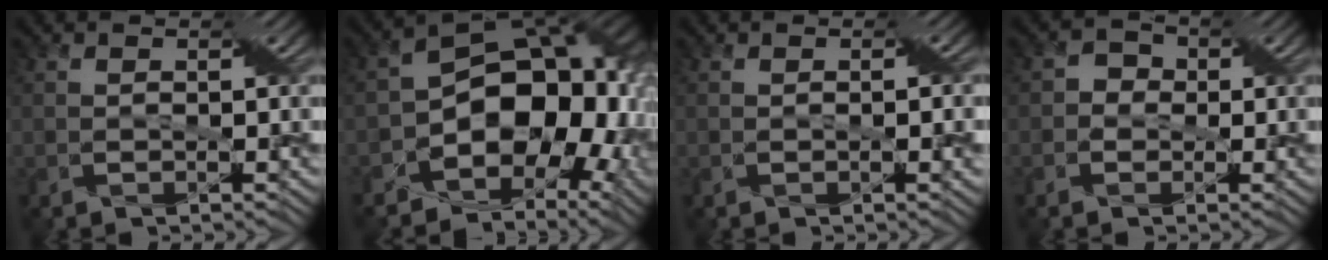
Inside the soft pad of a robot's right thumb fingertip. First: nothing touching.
{"total": 15.3, "force": [-4.8, 10.4, 10.2], "torque": [-0.129, -0.017, -0.082]}
{"total": 1.9, "force": [0.0, 0.3, 1.9], "torque": [-0.029, 0.002, 0.001]}
{"total": 2.1, "force": [-0.3, 2.0, 0.5], "torque": [-0.008, 0.007, -0.012]}